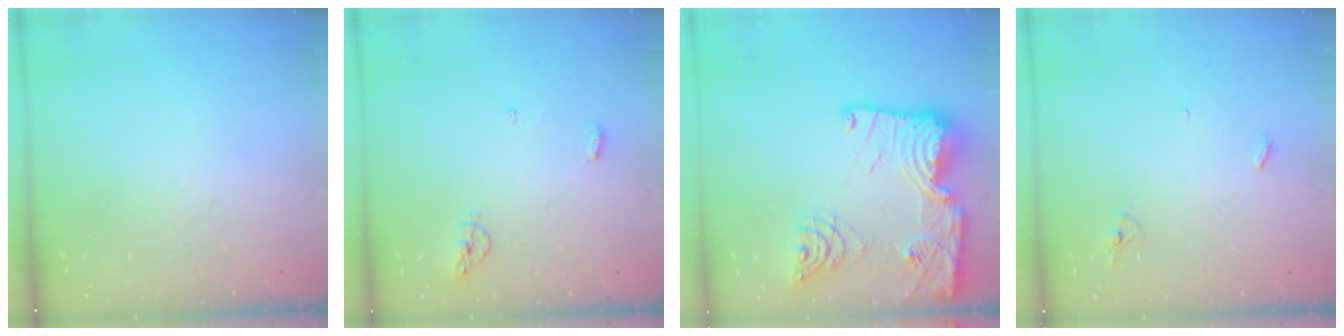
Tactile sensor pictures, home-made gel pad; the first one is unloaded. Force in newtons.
{"total": 4.1, "press": 3.9, "slide": 1.3}
{"total": 25.2, "press": 25.1, "slide": 2.6}
{"total": 2.9, "press": 2.9, "slide": 0.2}